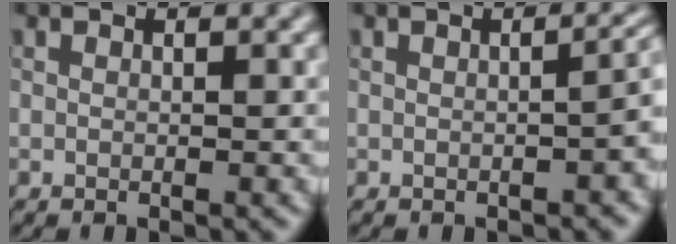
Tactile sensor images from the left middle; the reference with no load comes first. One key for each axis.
{"total": 3.5, "fx": -0.8, "fy": 1.6, "fz": 3.0, "tx": -0.023, "ty": 0.005, "tz": -0.009}